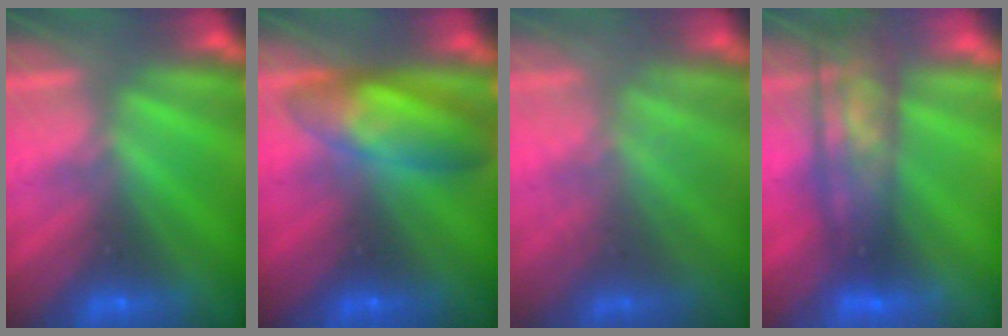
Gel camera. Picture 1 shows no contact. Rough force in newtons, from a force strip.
{"total": 7.7}
{"total": 2.2}
{"total": 7.3}